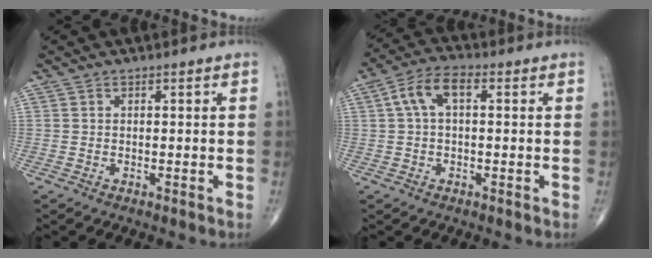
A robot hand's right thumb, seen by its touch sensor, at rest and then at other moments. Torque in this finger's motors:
{"motor_torque": [-0.20, 0.44, 0.16, -0.14, 0.11]}